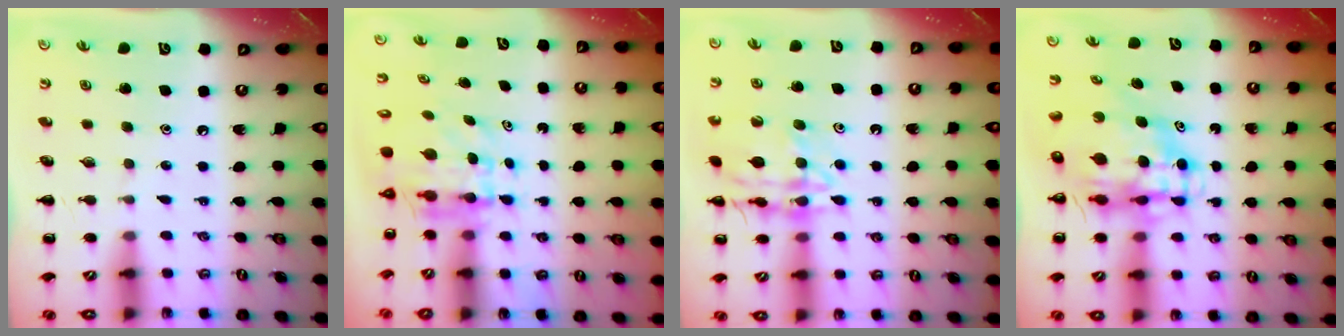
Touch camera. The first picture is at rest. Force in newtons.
{"total": 5.5, "press": 5.4, "slide": 0.9}
{"total": 15.7, "press": 15.6, "slide": 1.6}
{"total": 9.1, "press": 8.6, "slide": 2.8}